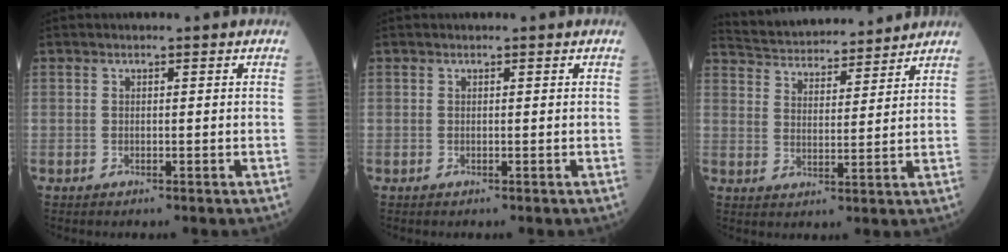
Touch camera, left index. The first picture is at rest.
{"total": 0.0}
{"total": 15.2, "force": [14.4, 2.5, 4.1], "torque": [-0.073, 0.029, 0.223]}